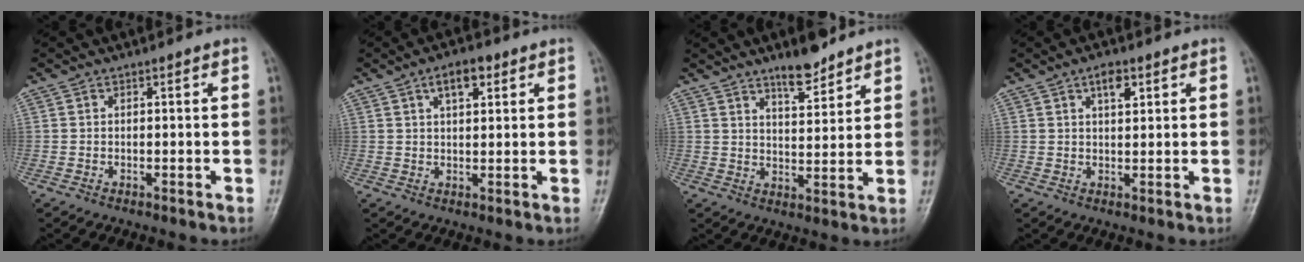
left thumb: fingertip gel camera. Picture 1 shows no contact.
{"total": 5.2, "force": [2.5, 2.5, 3.8], "torque": [-0.051, -0.003, 0.039]}
{"total": 7.1, "force": [5.6, 2.0, 3.9], "torque": [-0.046, -0.043, 0.089]}
{"total": 3.7, "force": [1.9, 1.7, 2.7], "torque": [-0.036, -0.006, 0.030]}